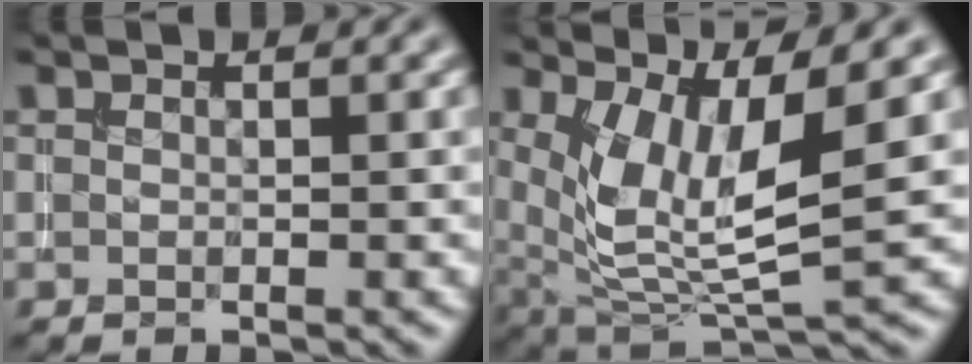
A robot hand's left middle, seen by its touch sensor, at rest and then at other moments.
{"total": 8.4, "force": [2.4, 3.0, 7.5], "torque": [-0.153, -0.014, 0.051]}